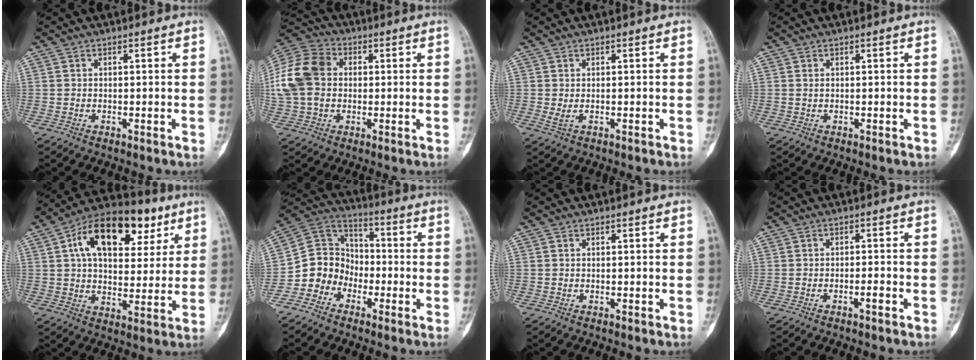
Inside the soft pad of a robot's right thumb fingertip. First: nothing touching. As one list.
[{"total": 15.1, "force": [1.3, 11.6, 9.7], "torque": [-0.194, 0.028, 0.018]}, {"total": 1.6, "force": [-0.3, 0.7, 1.5], "torque": [-0.034, 0.002, 0.004]}, {"total": 0.5, "force": [0.2, 0.3, 0.4], "torque": [-0.010, 0.003, 0.005]}, {"total": 20.3, "force": [8.2, 11.7, 14.4], "torque": [-0.193, 0.005, 0.125]}, {"total": 10.3, "force": [-4.5, 8.9, 2.8], "torque": [-0.019, 0.070, -0.095]}, {"total": 0.0}, {"total": 1.8, "force": [-1.1, 0.3, 1.3], "torque": [-0.027, 0.010, -0.017]}]